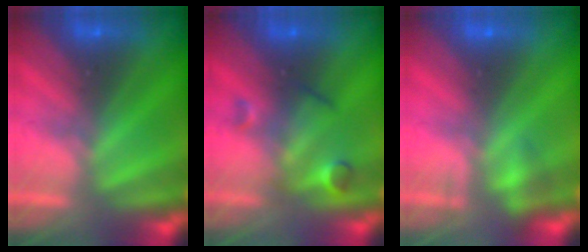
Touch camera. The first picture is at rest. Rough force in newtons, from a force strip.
{"total": 2.5}
{"total": 2.1}